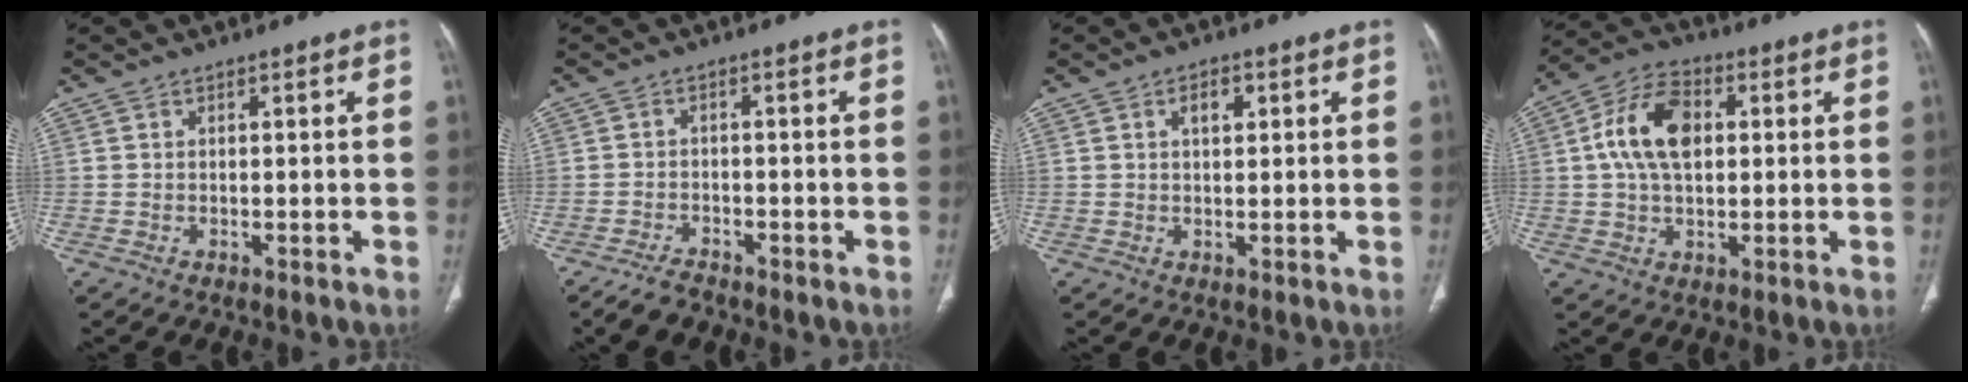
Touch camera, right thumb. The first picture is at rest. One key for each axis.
{"total": 3.4, "fx": -2.9, "fy": 1.5, "fz": 1.1, "tx": -0.029, "ty": 0.011, "tz": -0.050}
{"total": 3.2, "fx": 1.2, "fy": 1.8, "fz": 2.4, "tx": -0.031, "ty": -0.001, "tz": 0.019}
{"total": 12.0, "fx": 1.9, "fy": 7.3, "fz": 9.3, "tx": -0.166, "ty": 0.017, "tz": 0.028}